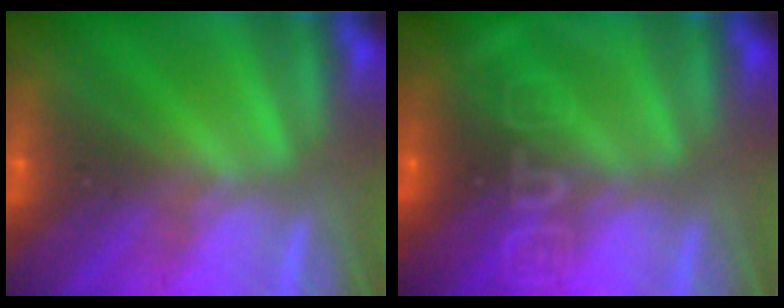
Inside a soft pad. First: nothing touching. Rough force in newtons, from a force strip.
{"total": 7.6}